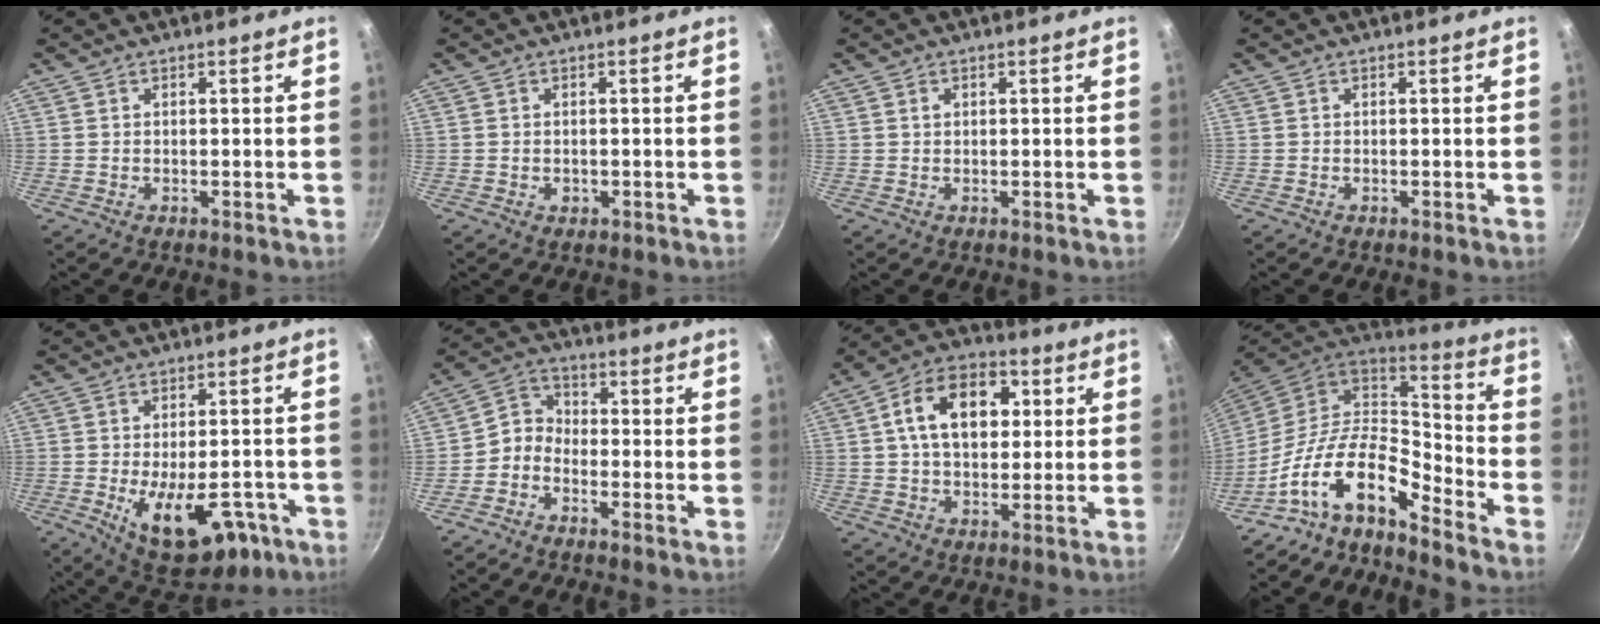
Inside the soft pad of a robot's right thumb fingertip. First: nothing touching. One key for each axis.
{"total": 1.0, "fx": -0.1, "fy": 0.8, "fz": 0.6, "tx": -0.005, "ty": -0.001, "tz": -0.002}
{"total": 0.8, "fx": 0.4, "fy": 0.6, "fz": 0.4, "tx": -0.005, "ty": 0.002, "tz": 0.007}
{"total": 0.0}
{"total": 15.2, "fx": -5.4, "fy": 8.0, "fz": 11.7, "tx": -0.126, "ty": 0.006, "tz": -0.059}
{"total": 4.7, "fx": -2.5, "fy": 3.4, "fz": 2.0, "tx": -0.024, "ty": 0.043, "tz": -0.067}
{"total": 14.3, "fx": 2.9, "fy": 9.6, "fz": 10.1, "tx": -0.131, "ty": 0.017, "tz": 0.032}
{"total": 15.9, "fx": -9.7, "fy": 6.5, "fz": 10.8, "tx": -0.178, "ty": 0.068, "tz": -0.200}